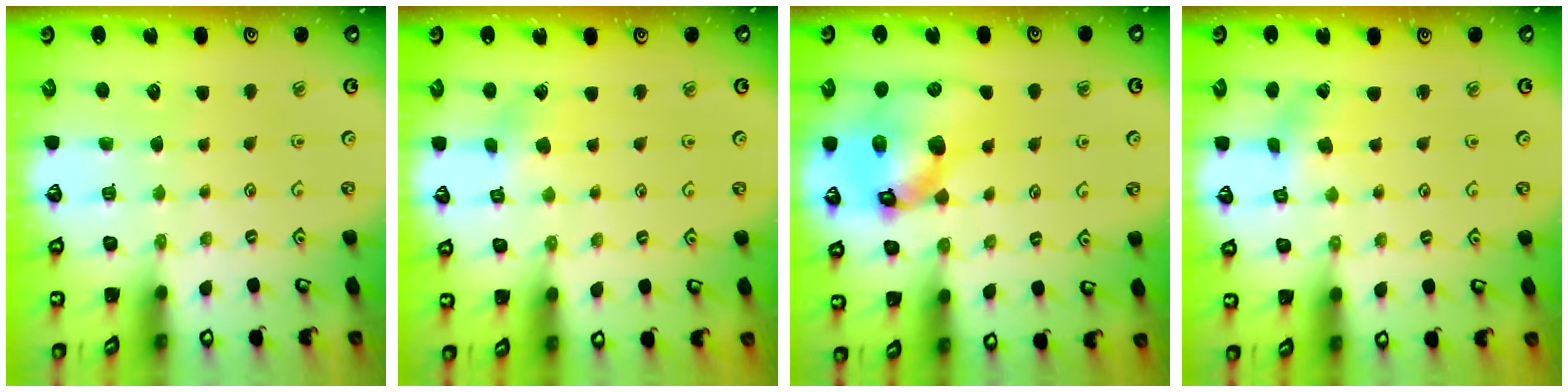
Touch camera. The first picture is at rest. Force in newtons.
{"total": 3.1, "press": 3.0, "slide": 0.6}
{"total": 17.7, "press": 17.5, "slide": 2.7}
{"total": 0.8, "press": 0.8, "slide": 0.2}